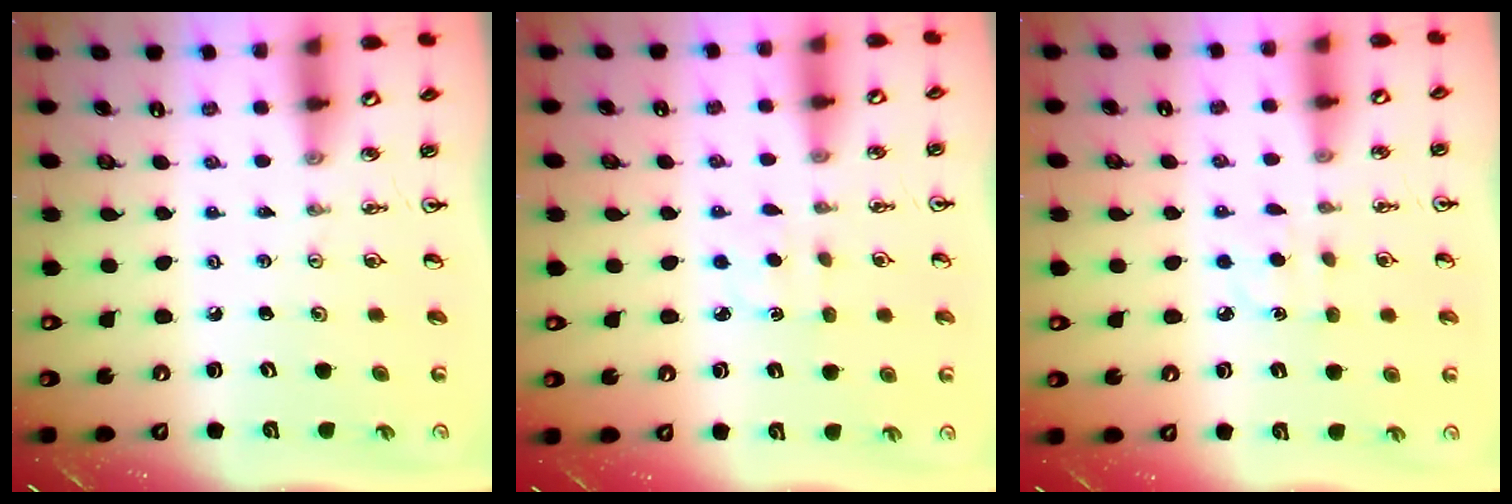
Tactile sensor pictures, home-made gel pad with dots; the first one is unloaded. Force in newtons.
{"total": 2.3, "press": 2.3, "slide": 0.3}
{"total": 4.7, "press": 4.7, "slide": 0.5}